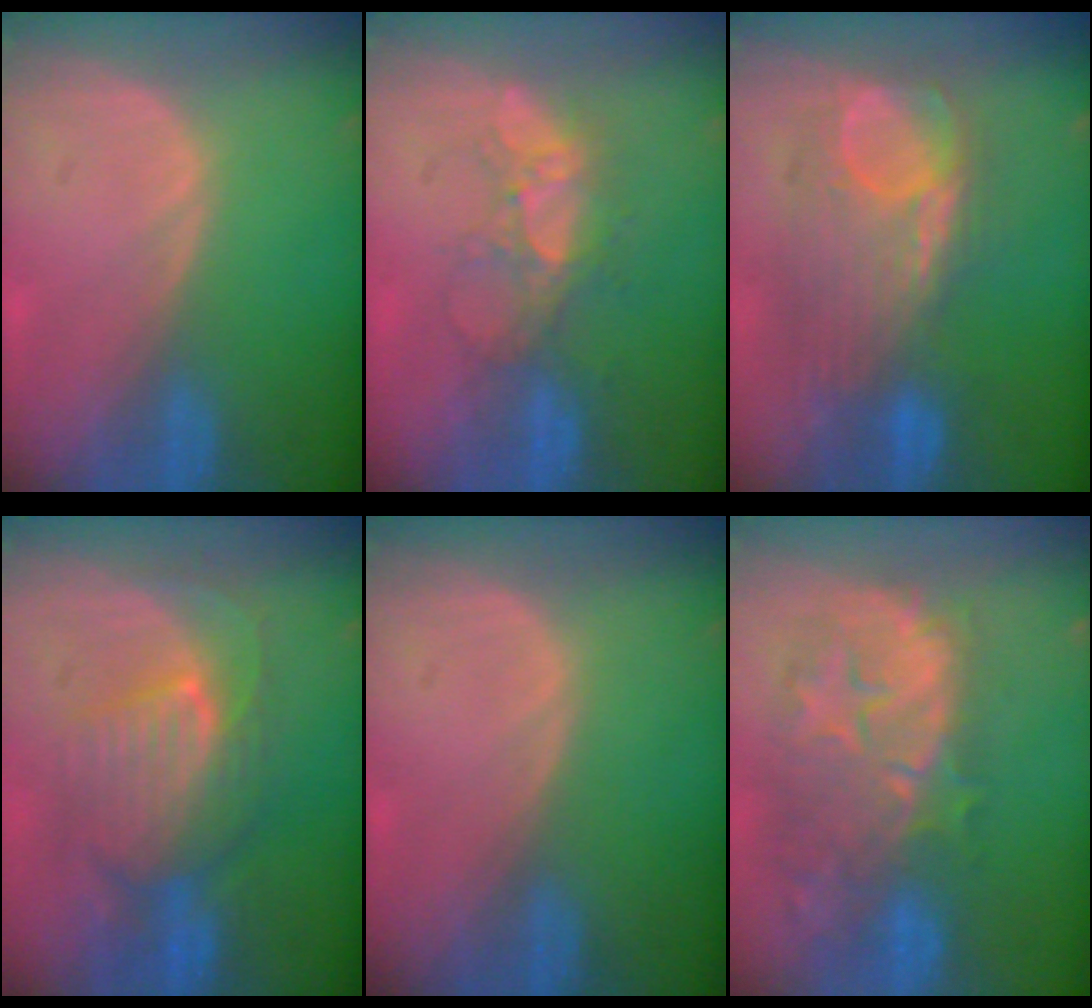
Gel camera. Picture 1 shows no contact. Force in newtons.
{"total": 5.6, "press": 5.4, "slide": 1.6}
{"total": 9.1, "press": 9.0, "slide": 1.4}
{"total": 8.9, "press": 8.6, "slide": 2.1}
{"total": 0.0}
{"total": 11.3, "press": 10.4, "slide": 4.3}